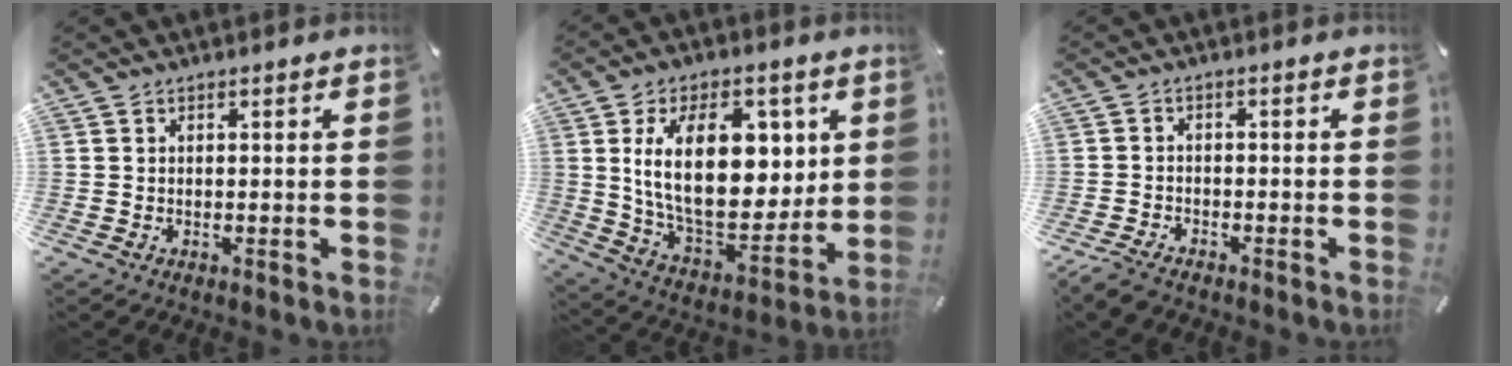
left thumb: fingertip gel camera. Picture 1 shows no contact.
{"total": 22.2, "force": [6.1, 13.3, 16.6], "torque": [-0.289, -0.029, 0.102]}
{"total": 3.1, "force": [-2.7, 0.9, 1.1], "torque": [-0.037, 0.008, -0.058]}